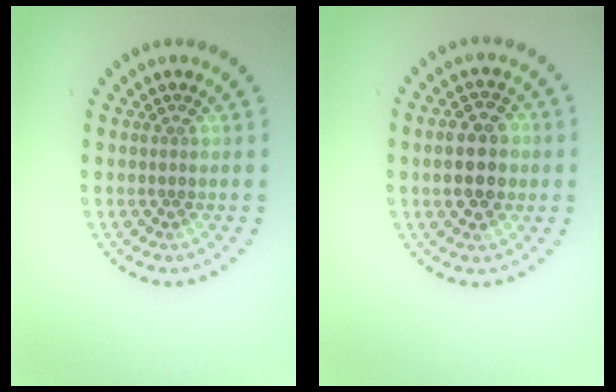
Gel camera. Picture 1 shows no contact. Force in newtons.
{"total": 4.6, "press": 4.6, "slide": 0.2}